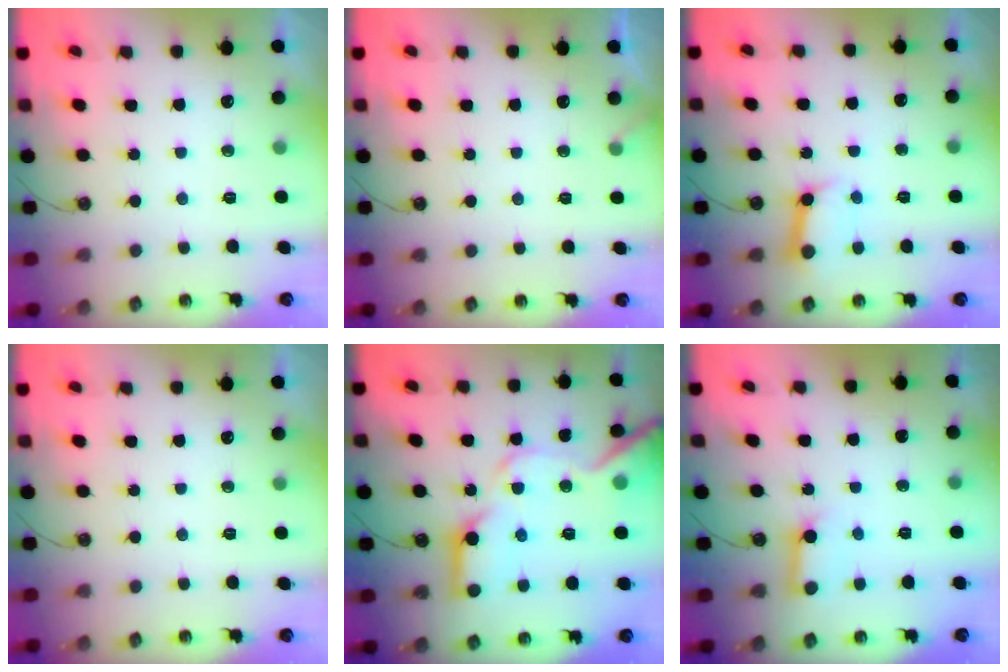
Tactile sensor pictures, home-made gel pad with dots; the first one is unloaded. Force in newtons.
{"total": 2.4, "press": 2.4, "slide": 0.2}
{"total": 9.3, "press": 9.2, "slide": 1.2}
{"total": 0.0}
{"total": 19.4, "press": 19.3, "slide": 2.3}
{"total": 6.8, "press": 6.8, "slide": 0.7}